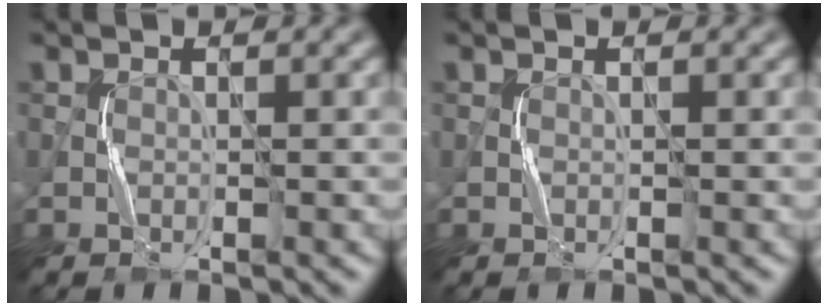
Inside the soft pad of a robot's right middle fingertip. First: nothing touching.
{"total": 0.0}